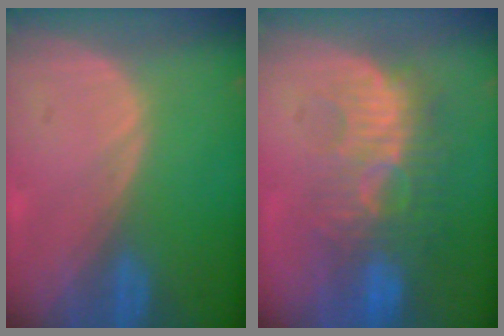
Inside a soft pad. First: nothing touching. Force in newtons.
{"total": 9.9, "press": 9.1, "slide": 3.7}